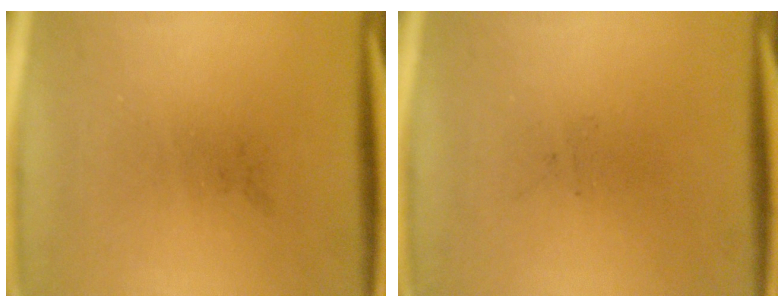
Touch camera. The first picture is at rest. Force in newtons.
{"total": 0.0}